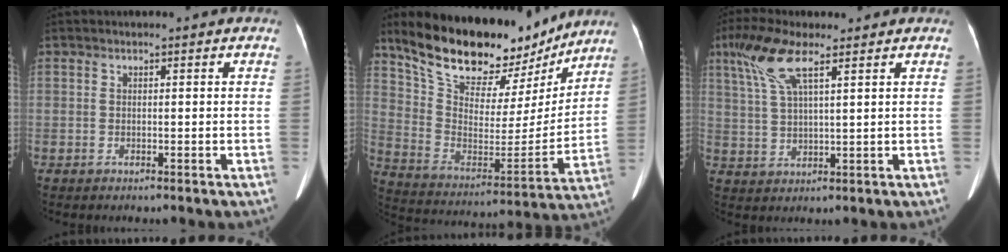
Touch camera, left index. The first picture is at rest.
{"total": 23.4, "force": [19.7, 7.5, 10.0], "torque": [-0.171, -0.019, 0.309]}
{"total": 7.3, "force": [4.1, 1.2, 6.0], "torque": [-0.131, 0.011, 0.088]}